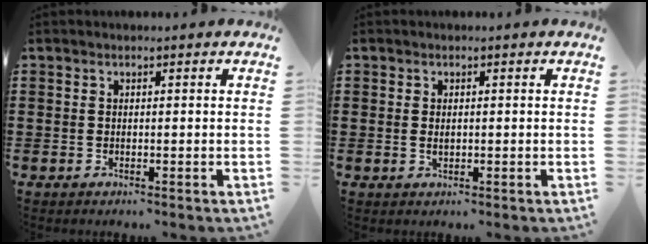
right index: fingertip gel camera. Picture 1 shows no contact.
{"total": 1.2, "force": [0.1, 0.7, 1.0], "torque": [-0.020, 0.004, 0.001]}